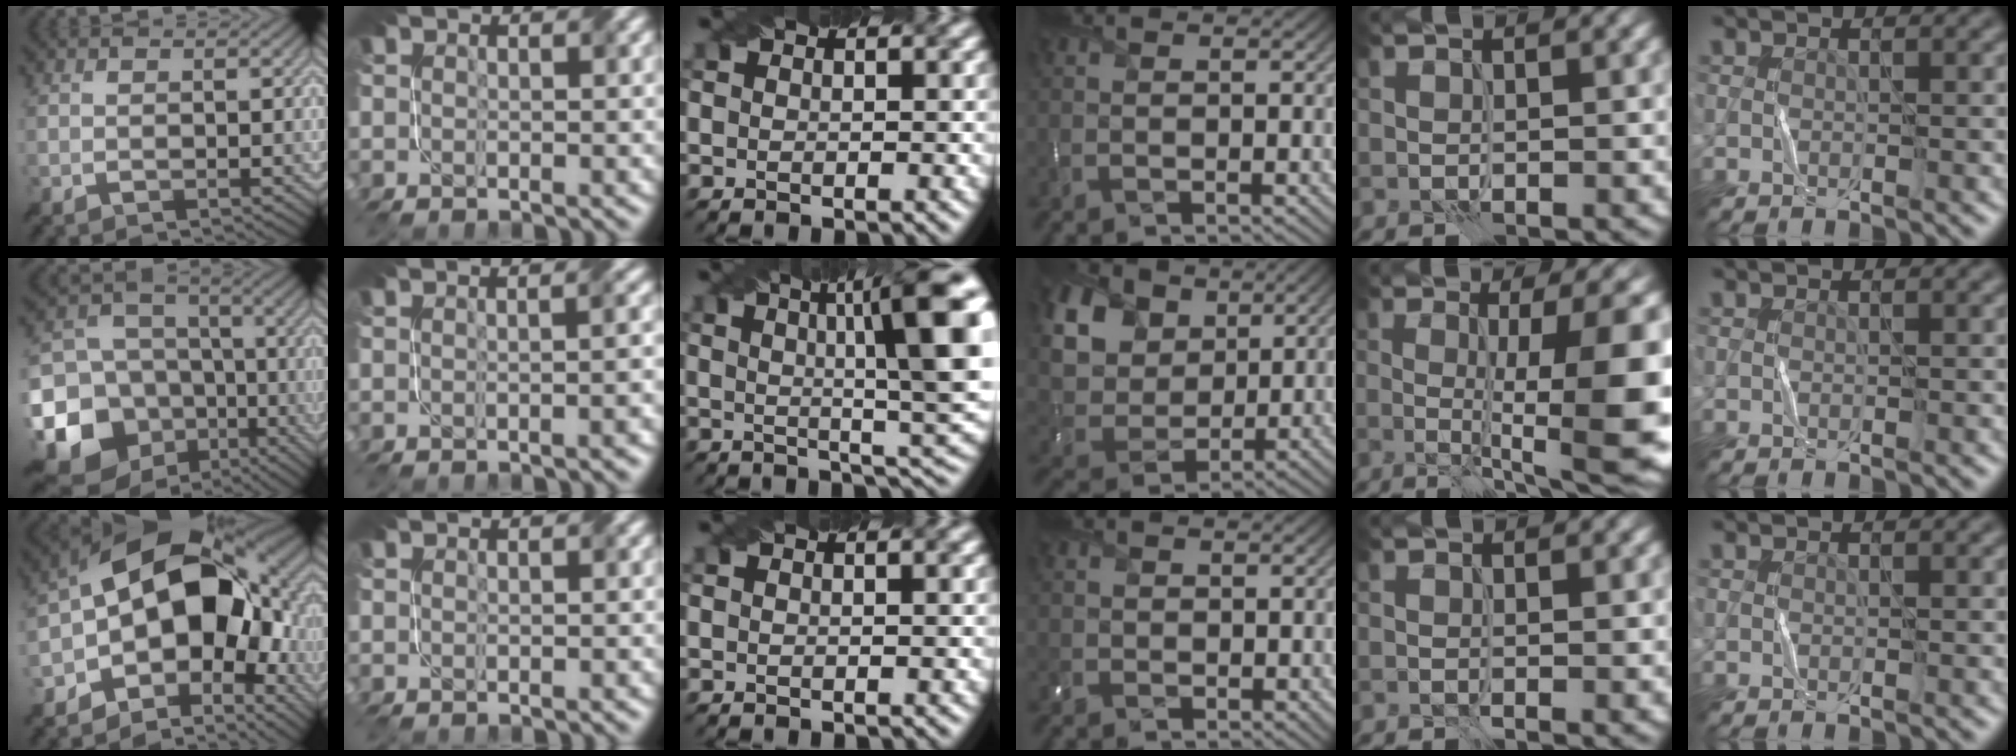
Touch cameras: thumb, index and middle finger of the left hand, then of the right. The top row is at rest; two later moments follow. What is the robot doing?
{"motion": "fold", "object": "bubble wrap"}